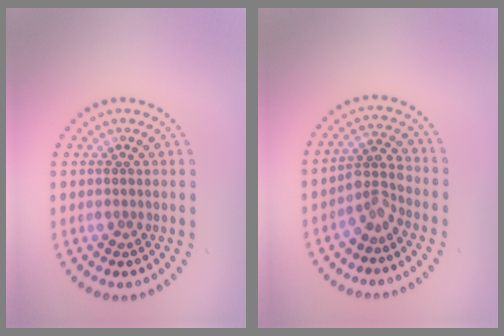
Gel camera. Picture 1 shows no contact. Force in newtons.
{"total": 2.8, "press": 2.0, "slide": 1.9}